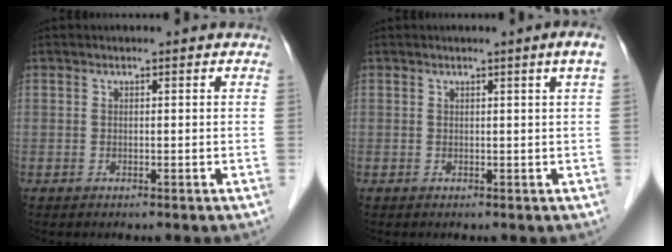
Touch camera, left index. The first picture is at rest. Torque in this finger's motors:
{"motor_torque": [0.12, -0.01, 0.08, 0.03]}